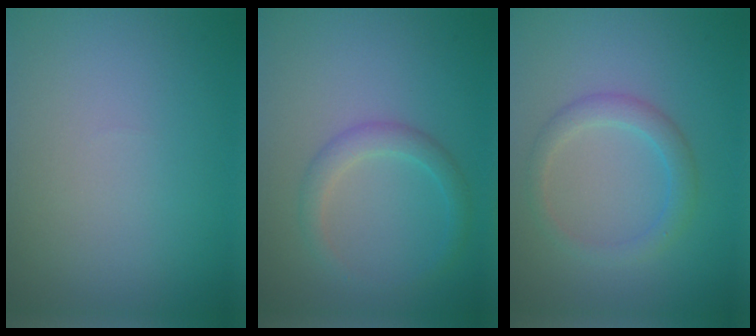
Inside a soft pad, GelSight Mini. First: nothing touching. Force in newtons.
{"total": 2.1, "press": 2.1, "slide": 0.1}
{"total": 2.3, "press": 2.3, "slide": 0.1}